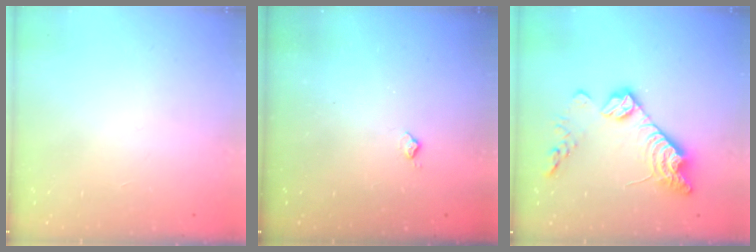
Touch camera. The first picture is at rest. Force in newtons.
{"total": 3.8, "press": 3.8, "slide": 0.6}
{"total": 15.1, "press": 15.0, "slide": 1.0}